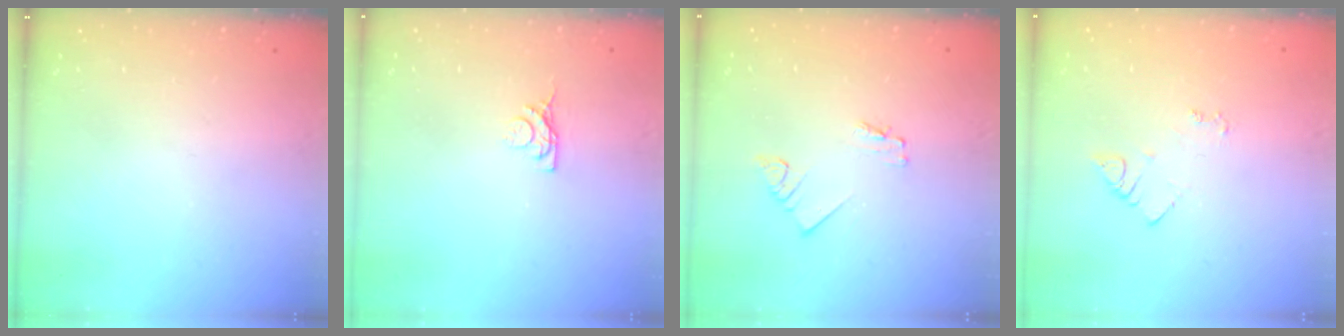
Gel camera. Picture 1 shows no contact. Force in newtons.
{"total": 4.6, "press": 4.6, "slide": 0.8}
{"total": 1.8, "press": 1.7, "slide": 0.2}
{"total": 4.2, "press": 4.1, "slide": 0.6}